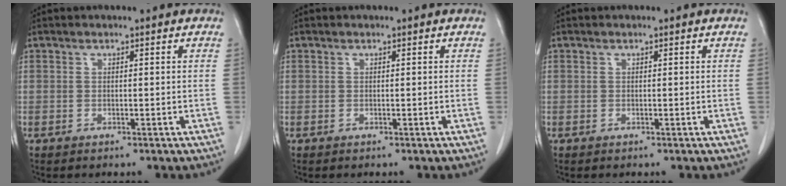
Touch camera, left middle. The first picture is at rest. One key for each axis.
{"total": 0.0}
{"total": 0.0}